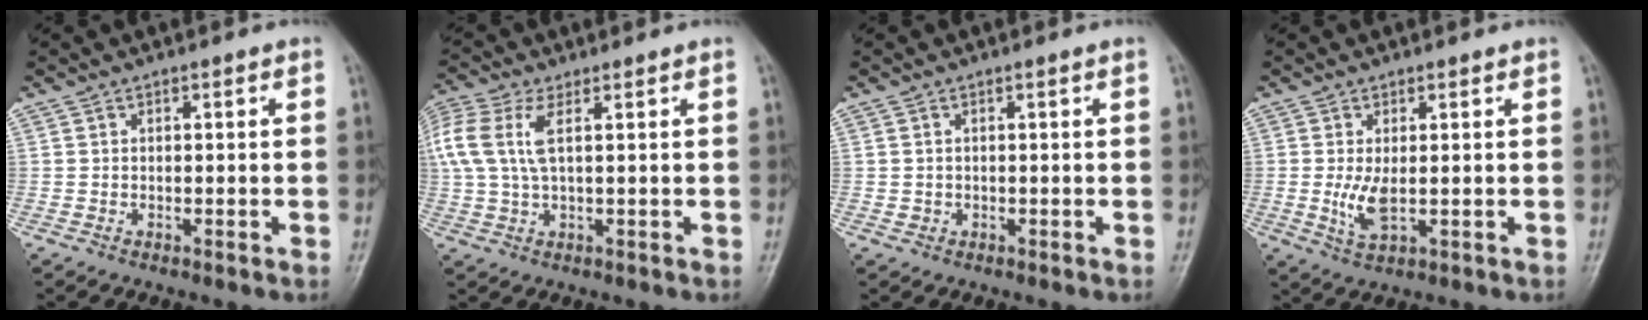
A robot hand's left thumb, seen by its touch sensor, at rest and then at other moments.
{"total": 9.6, "force": [2.8, 4.1, 8.3], "torque": [-0.221, 0.020, 0.060]}
{"total": 0.6, "force": [-0.1, 0.5, 0.2], "torque": [-0.002, -0.001, 0.001]}
{"total": 4.2, "force": [0.0, 1.8, 3.8], "torque": [-0.079, -0.013, 0.006]}